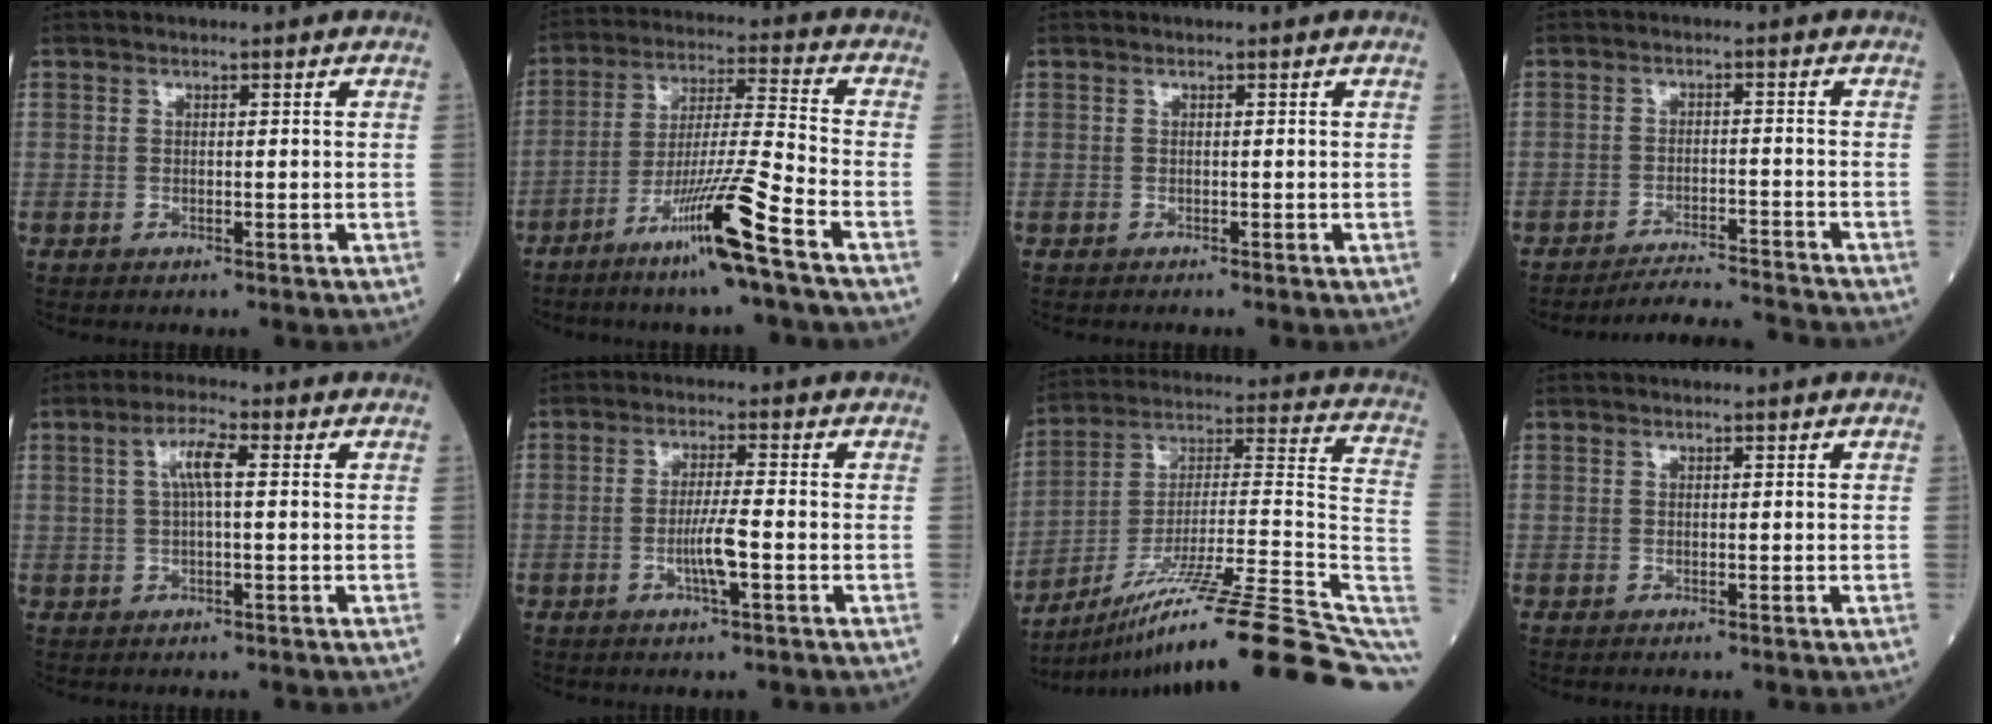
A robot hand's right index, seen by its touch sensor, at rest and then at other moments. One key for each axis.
{"total": 12.7, "fx": -7.4, "fy": -1.6, "fz": 10.2, "tx": -0.188, "ty": -0.024, "tz": -0.141}
{"total": 0.0}
{"total": 6.9, "fx": -6.8, "fy": -1.3, "fz": 0.0, "tx": -0.002, "ty": -0.001, "tz": -0.113}
{"total": 4.3, "fx": 0.8, "fy": 0.6, "fz": 4.2, "tx": -0.081, "ty": 0.013, "tz": 0.015}
{"total": 4.6, "fx": -1.4, "fy": 0.0, "fz": 4.4, "tx": -0.084, "ty": -0.005, "tz": -0.029}
{"total": 26.4, "fx": -16.7, "fy": 0.7, "fz": 20.4, "tx": -0.230, "ty": 0.031, "tz": -0.275}
{"total": 0.0}